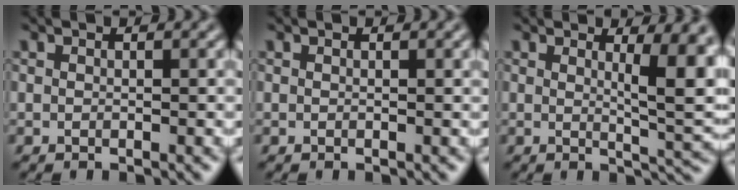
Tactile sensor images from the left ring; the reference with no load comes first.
{"total": 0.0}
{"total": 6.3, "force": [1.6, 1.6, 5.9], "torque": [-0.068, -0.009, 0.027]}